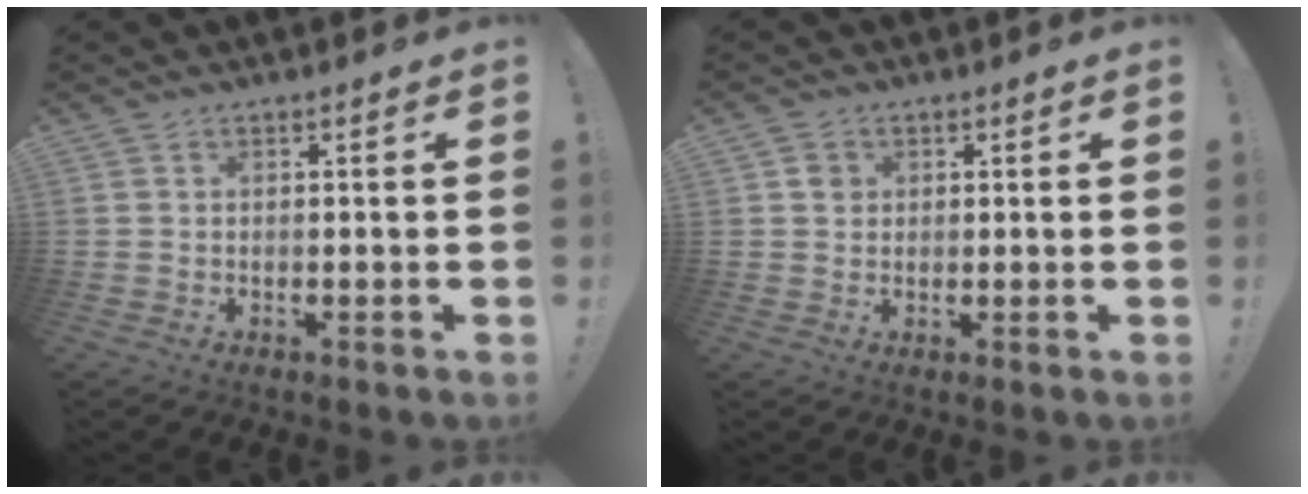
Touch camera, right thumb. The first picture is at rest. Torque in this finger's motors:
{"motor_torque": [0.04, 0.03, 0.07, -0.51, 0.00]}